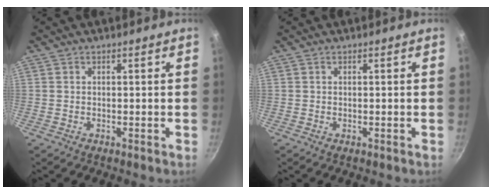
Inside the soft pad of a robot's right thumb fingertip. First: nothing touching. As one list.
[{"total": 0.0}]